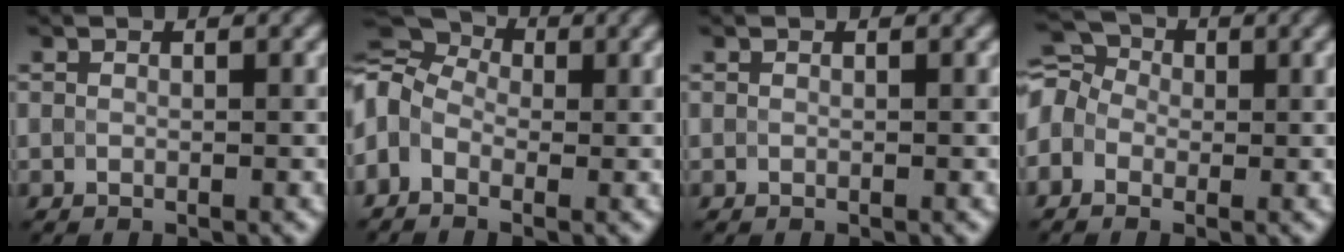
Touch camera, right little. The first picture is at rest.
{"total": 9.3, "force": [0.3, 6.9, 6.2], "torque": [-0.128, 0.035, -0.032]}
{"total": 0.0}
{"total": 4.7, "force": [-0.5, 3.9, 2.7], "torque": [-0.066, 0.027, -0.024]}